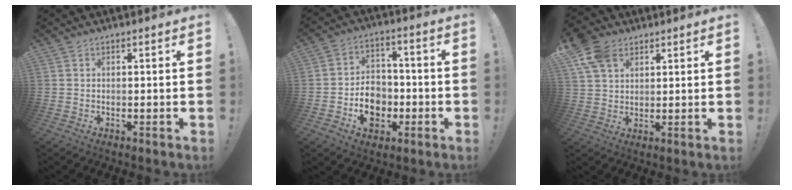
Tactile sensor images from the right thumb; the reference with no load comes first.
{"total": 11.1, "force": [-3.7, 8.9, 5.5], "torque": [-0.074, 0.022, -0.059]}
{"total": 9.4, "force": [5.0, 6.4, 4.9], "torque": [-0.091, -0.014, 0.096]}